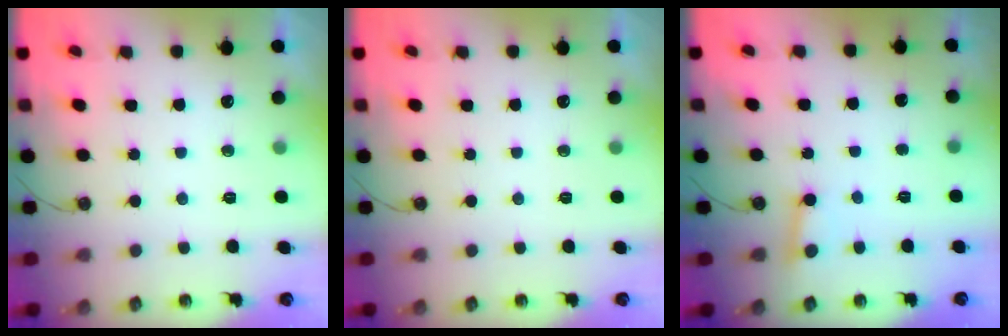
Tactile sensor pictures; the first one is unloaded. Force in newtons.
{"total": 0.0}
{"total": 2.6, "press": 2.5, "slide": 0.8}